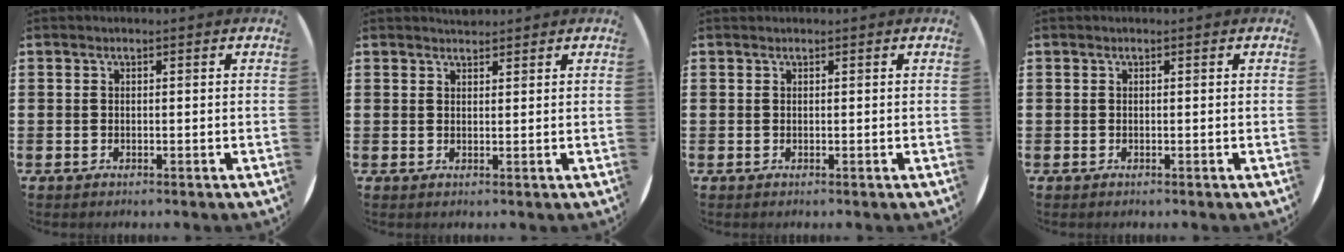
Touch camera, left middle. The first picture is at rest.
{"total": 1.4, "force": [1.4, 0.2, -0.1], "torque": [0.001, 0.002, 0.026]}
{"total": 0.0}
{"total": 0.0}